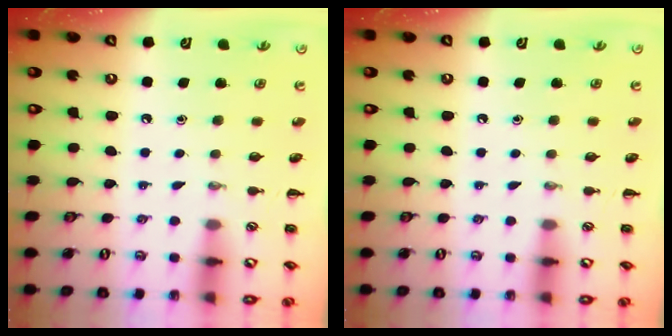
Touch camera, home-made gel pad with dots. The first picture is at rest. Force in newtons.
{"total": 0.0}